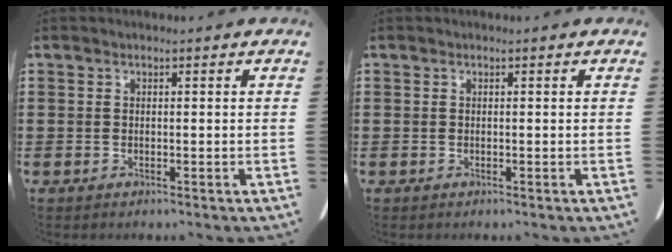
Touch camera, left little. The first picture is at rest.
{"total": 0.0}